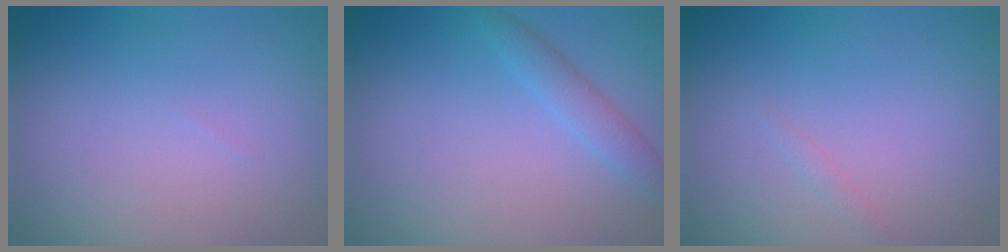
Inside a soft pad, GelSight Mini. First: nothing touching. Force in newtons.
{"total": 1.8, "press": 1.8, "slide": 0.1}
{"total": 0.6, "press": 0.5, "slide": 0.1}